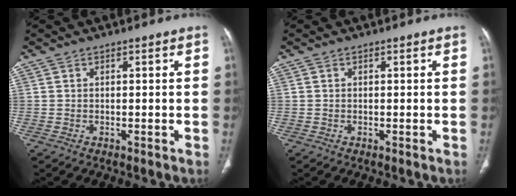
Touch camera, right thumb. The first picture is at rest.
{"total": 0.0}